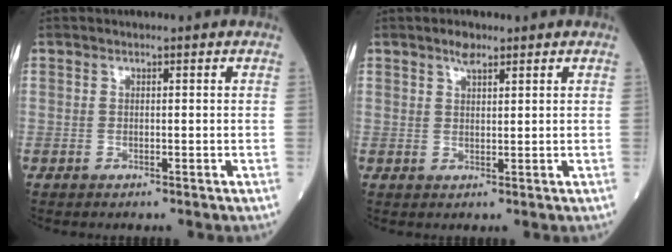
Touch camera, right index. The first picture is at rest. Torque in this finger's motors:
{"motor_torque": [0.12, -0.03, 0.14, 0.03]}